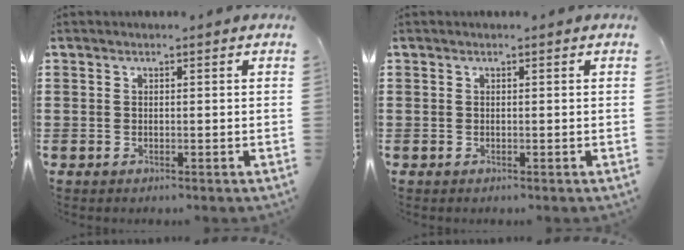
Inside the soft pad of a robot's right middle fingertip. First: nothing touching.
{"total": 0.0}